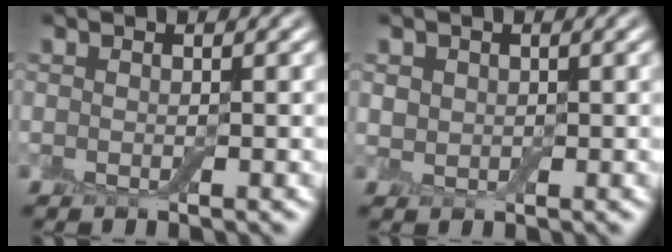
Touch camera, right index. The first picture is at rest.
{"total": 1.4, "force": [0.4, 1.3, 0.5], "torque": [-0.008, -0.004, 0.010]}